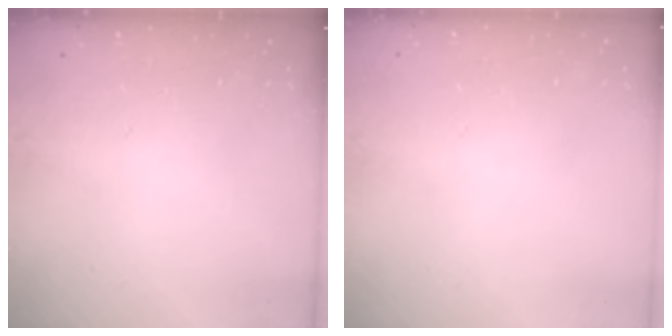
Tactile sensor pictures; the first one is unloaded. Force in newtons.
{"total": 0.0}